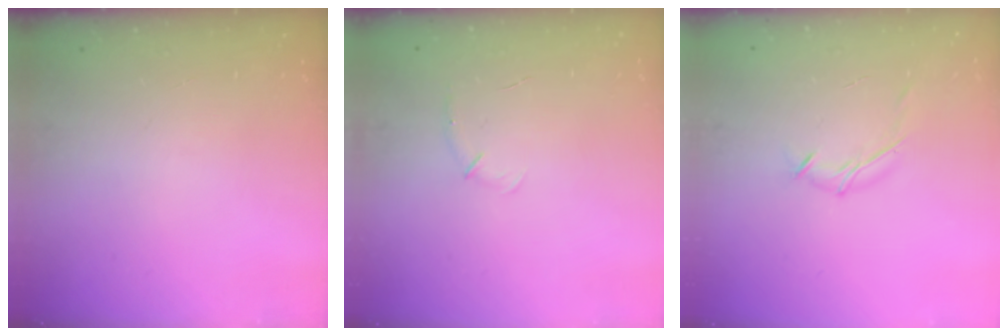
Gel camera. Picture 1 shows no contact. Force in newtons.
{"total": 4.1, "press": 4.0, "slide": 1.0}
{"total": 6.7, "press": 6.6, "slide": 1.2}